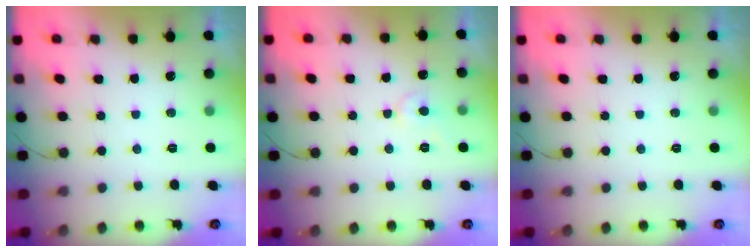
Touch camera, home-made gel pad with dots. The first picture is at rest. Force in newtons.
{"total": 5.5, "press": 5.5, "slide": 0.6}
{"total": 0.0}